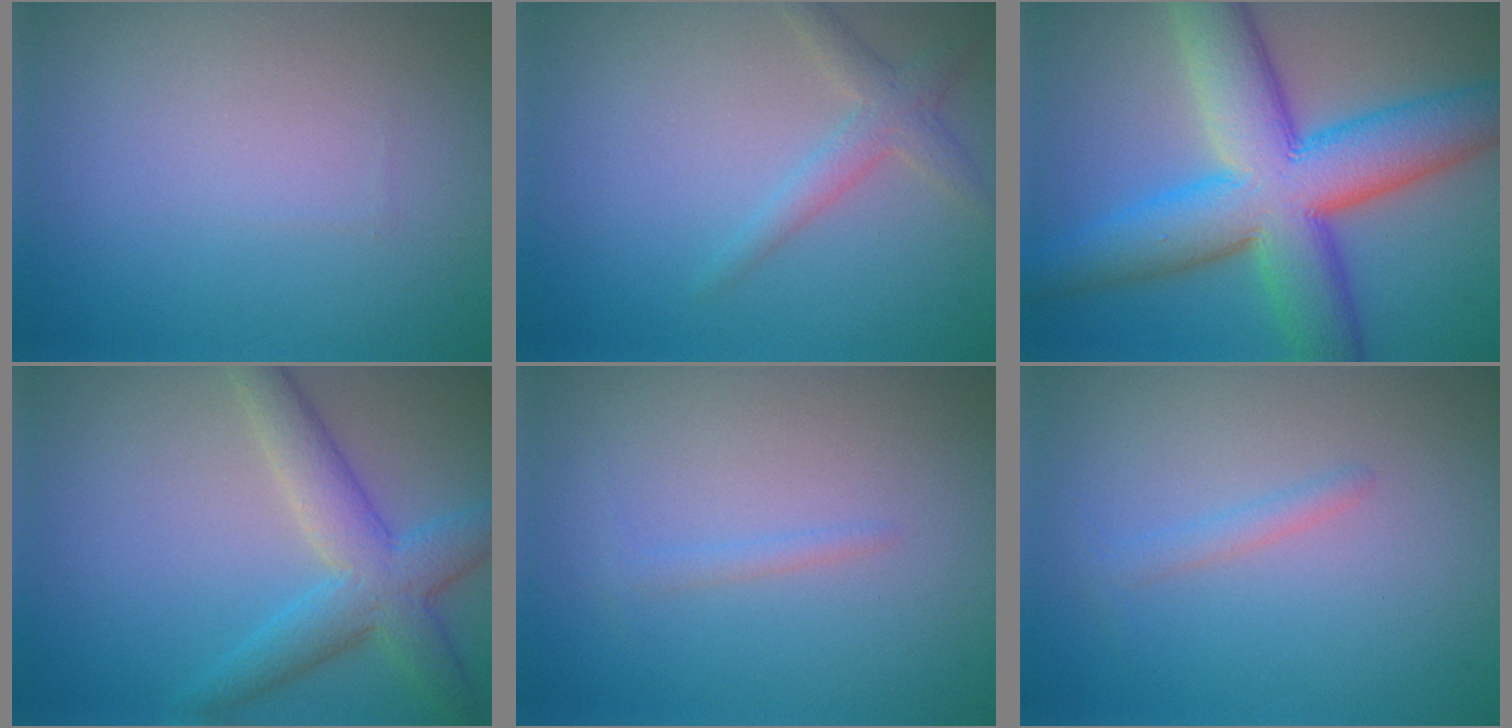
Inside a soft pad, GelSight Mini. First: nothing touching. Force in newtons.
{"total": 2.2, "press": 2.2, "slide": 0.1}
{"total": 12.9, "press": 12.9, "slide": 0.2}
{"total": 5.3, "press": 5.3, "slide": 0.2}
{"total": 0.9, "press": 0.9, "slide": 0.1}
{"total": 1.1, "press": 1.1, "slide": 0.1}